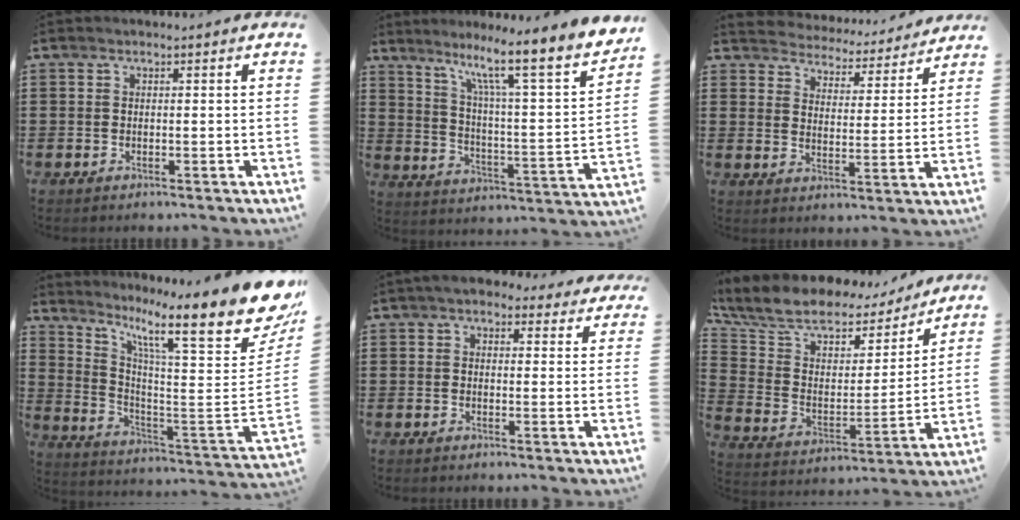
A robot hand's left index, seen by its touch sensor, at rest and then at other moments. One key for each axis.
{"total": 9.0, "fx": 6.9, "fy": -0.3, "fz": 5.8, "tx": -0.117, "ty": -0.065, "tz": 0.097}
{"total": 4.1, "fx": 4.1, "fy": 0.1, "fz": -0.5, "tx": -0.018, "ty": -0.039, "tz": 0.065}
{"total": 13.9, "fx": 9.5, "fy": 1.7, "fz": 10.1, "tx": -0.184, "ty": -0.078, "tz": 0.142}
{"total": 3.2, "fx": 2.5, "fy": 1.8, "fz": 1.0, "tx": -0.022, "ty": -0.003, "tz": 0.044}
{"total": 8.9, "fx": 7.0, "fy": 4.5, "fz": 3.1, "tx": -0.096, "ty": -0.047, "tz": 0.120}